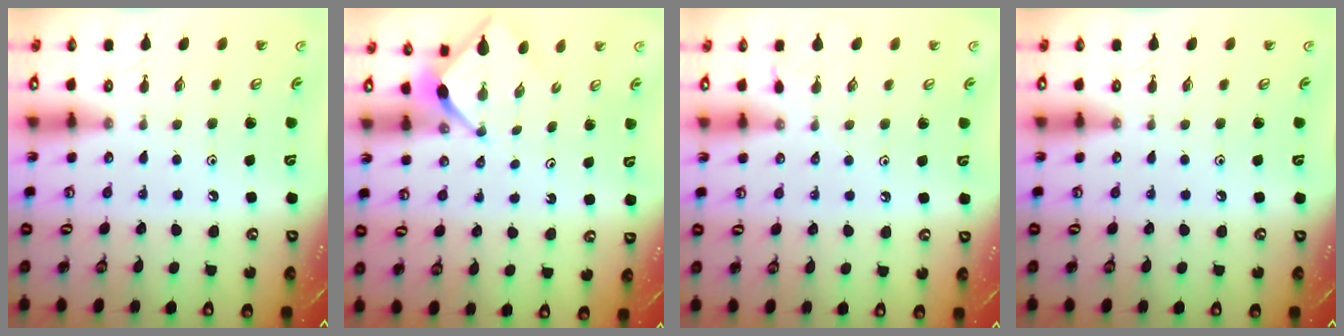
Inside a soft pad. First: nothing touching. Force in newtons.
{"total": 2.5, "press": 2.4, "slide": 0.3}
{"total": 3.3, "press": 3.2, "slide": 0.6}
{"total": 0.0}